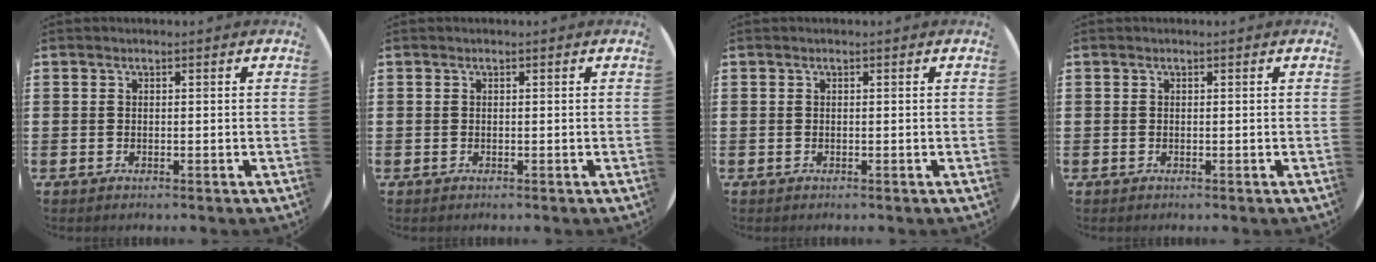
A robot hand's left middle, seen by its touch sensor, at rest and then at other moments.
{"total": 0.0}
{"total": 0.0}
{"total": 0.0}